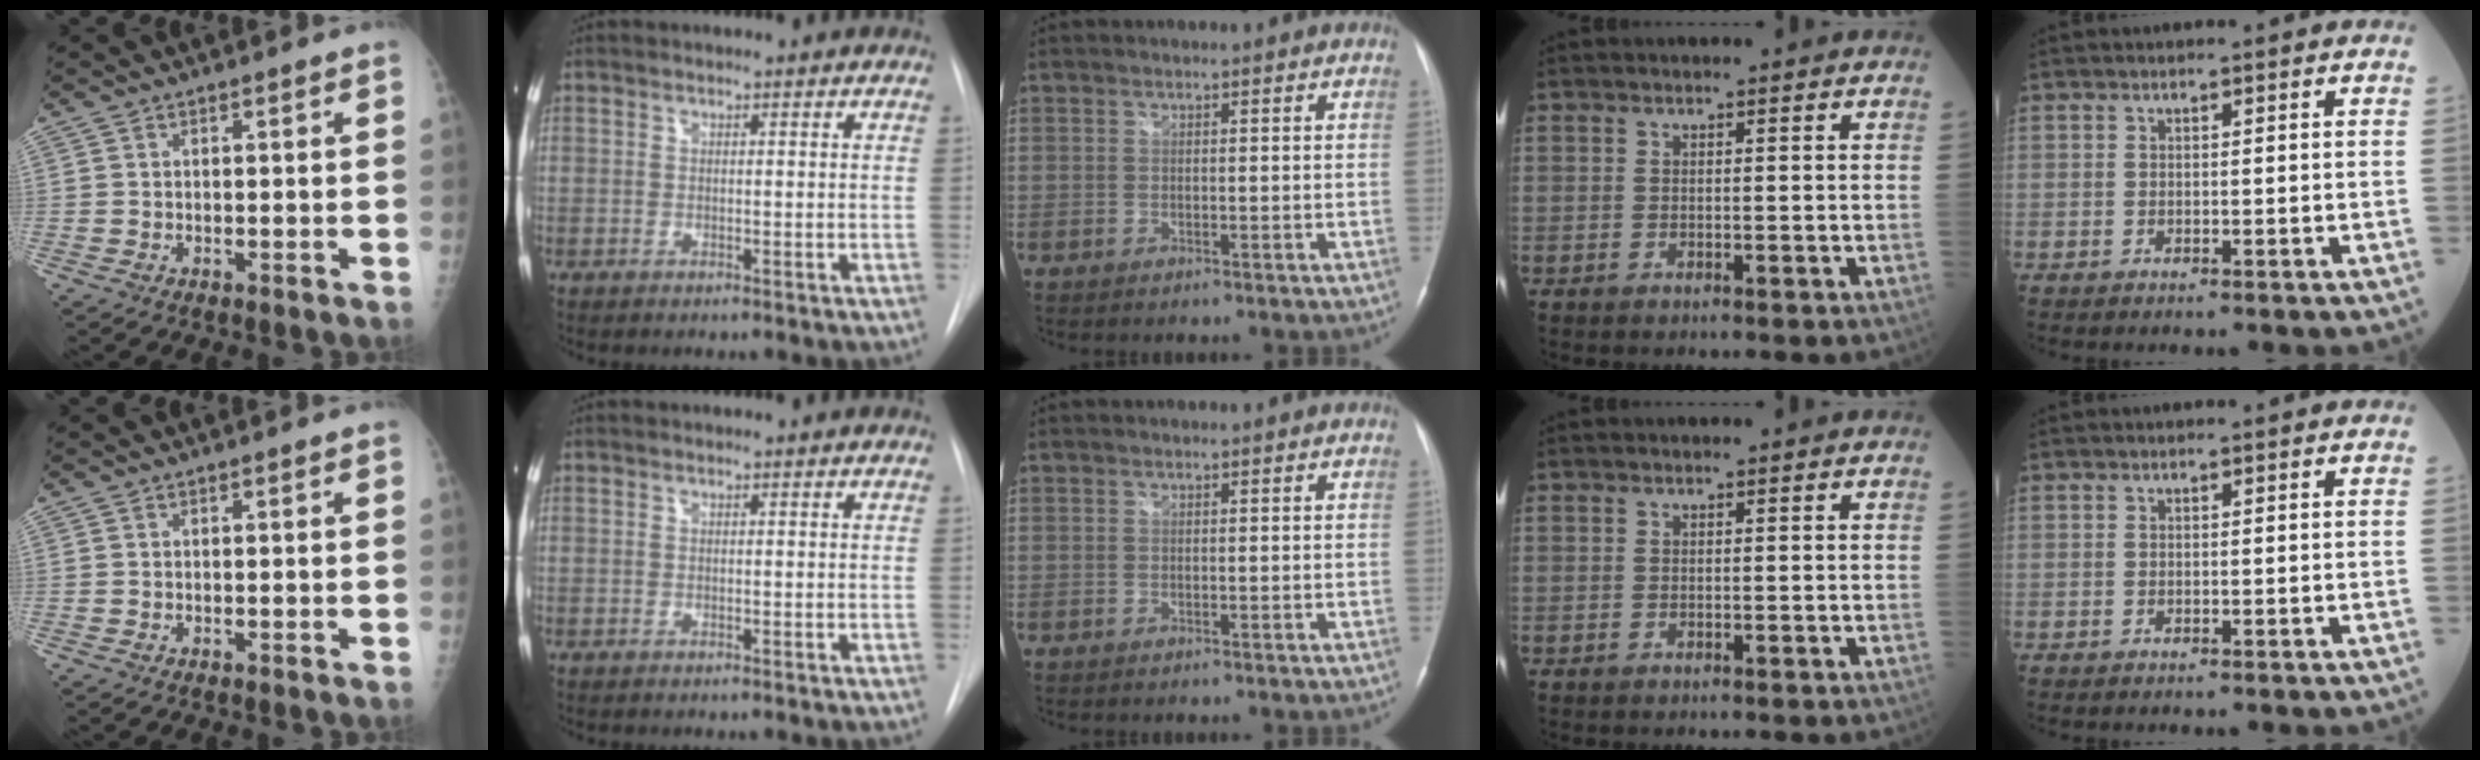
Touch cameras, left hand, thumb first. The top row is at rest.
{}